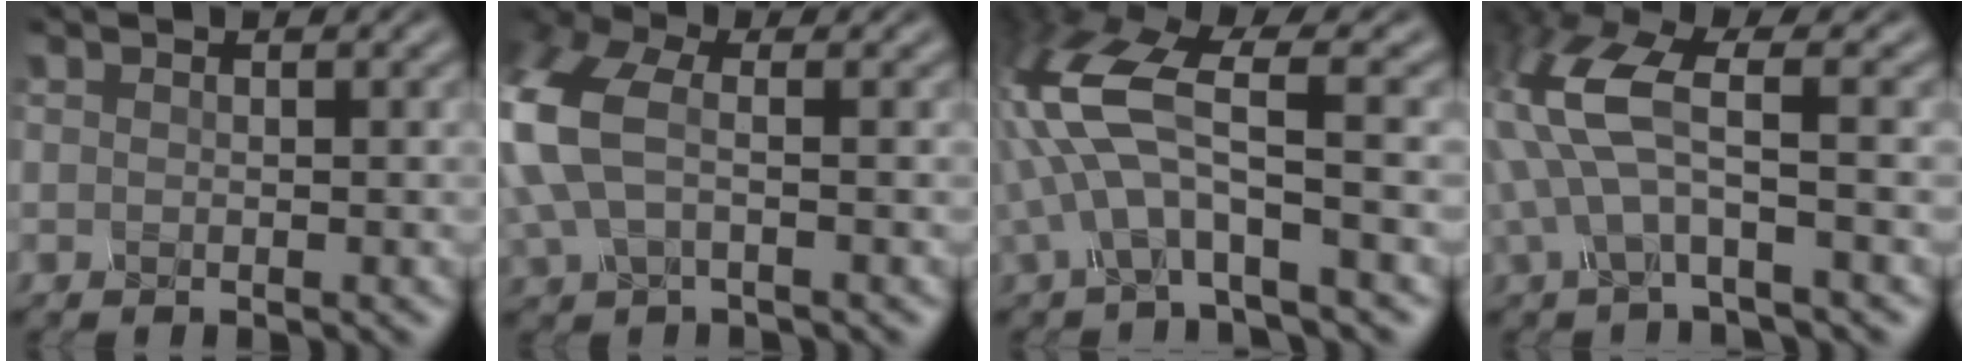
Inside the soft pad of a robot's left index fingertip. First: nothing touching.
{"total": 5.4, "force": [1.1, 2.8, 4.5], "torque": [-0.159, 0.011, 0.025]}
{"total": 7.0, "force": [-0.7, 2.0, 6.7], "torque": [-0.178, 0.017, -0.015]}
{"total": 5.4, "force": [0.0, 1.3, 5.2], "torque": [-0.159, 0.012, 0.002]}